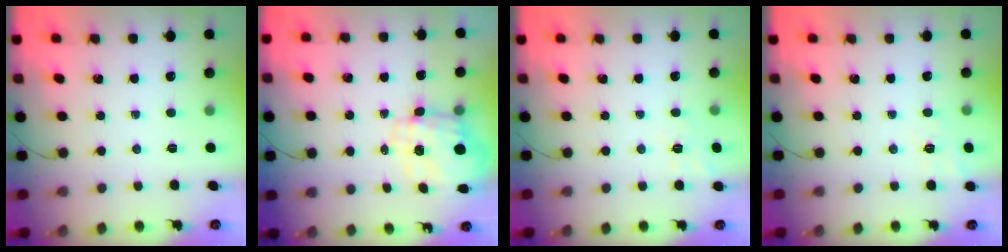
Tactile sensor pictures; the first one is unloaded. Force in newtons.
{"total": 3.4, "press": 3.1, "slide": 1.4}
{"total": 7.8, "press": 7.5, "slide": 2.0}
{"total": 7.8, "press": 7.5, "slide": 2.0}